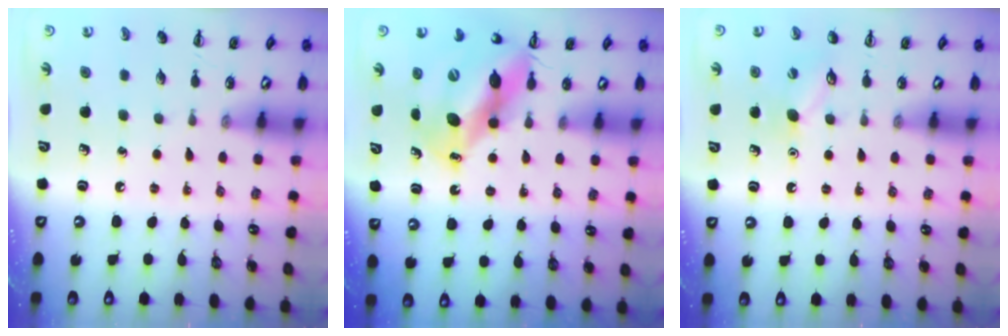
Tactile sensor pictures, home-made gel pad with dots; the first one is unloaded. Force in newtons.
{"total": 10.4, "press": 10.1, "slide": 2.6}
{"total": 6.3, "press": 6.0, "slide": 1.7}